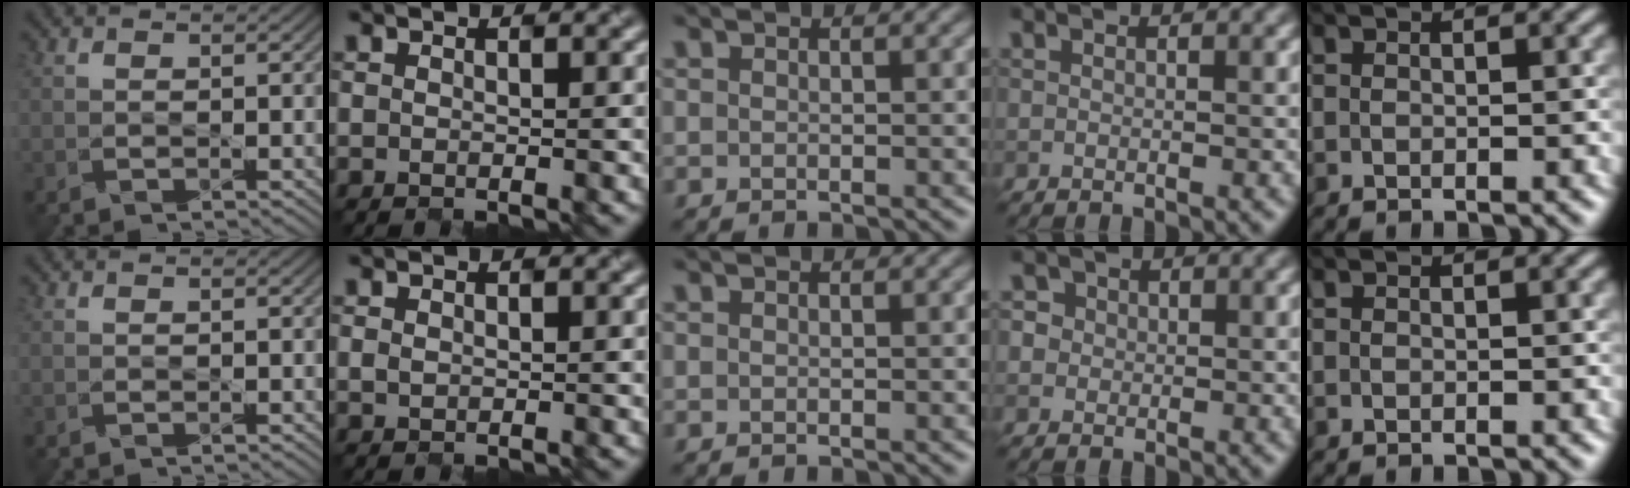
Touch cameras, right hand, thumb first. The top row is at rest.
{"ring": {"total": 4.0, "force": [1.6, 3.3, 1.5], "torque": [-0.016, 0.022, 0.010]}}